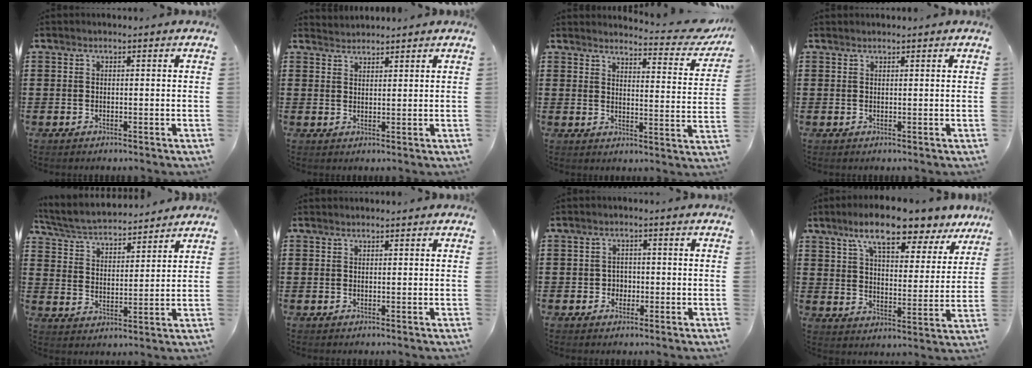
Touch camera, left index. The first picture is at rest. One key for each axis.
{"total": 1.8, "fx": 1.7, "fy": 0.1, "fz": -0.4, "tx": 0.003, "ty": 0.002, "tz": 0.036}
{"total": 4.3, "fx": 4.0, "fy": 0.1, "fz": 1.6, "tx": -0.027, "ty": -0.034, "tz": 0.062}
{"total": 0.6, "fx": 0.6, "fy": 0.1, "fz": 0.1, "tx": -0.003, "ty": 0.000, "tz": 0.013}
{"total": 4.7, "fx": 4.5, "fy": 0.4, "fz": 1.0, "tx": -0.044, "ty": -0.028, "tz": 0.075}
{"total": 0.6, "fx": 0.6, "fy": 0.1, "fz": 0.1, "tx": -0.003, "ty": 0.000, "tz": 0.012}
{"total": 1.8, "fx": -0.3, "fy": 1.7, "fz": 0.6, "tx": -0.017, "ty": 0.004, "tz": -0.010}
{"total": 10.5, "fx": 8.4, "fy": 1.9, "fz": 6.0, "tx": -0.122, "ty": -0.031, "tz": 0.141}